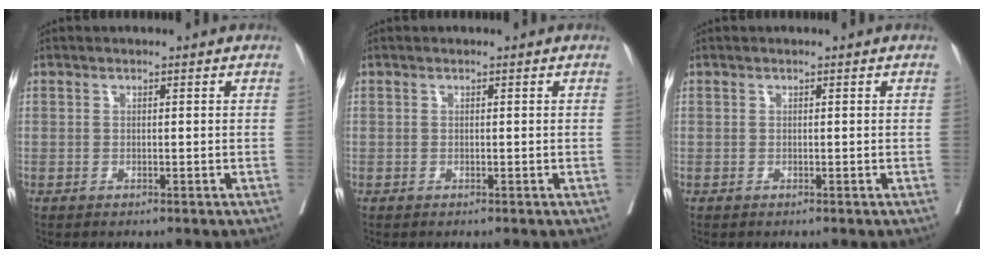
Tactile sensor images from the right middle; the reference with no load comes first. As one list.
[{"total": 0.0}, {"total": 0.0}]